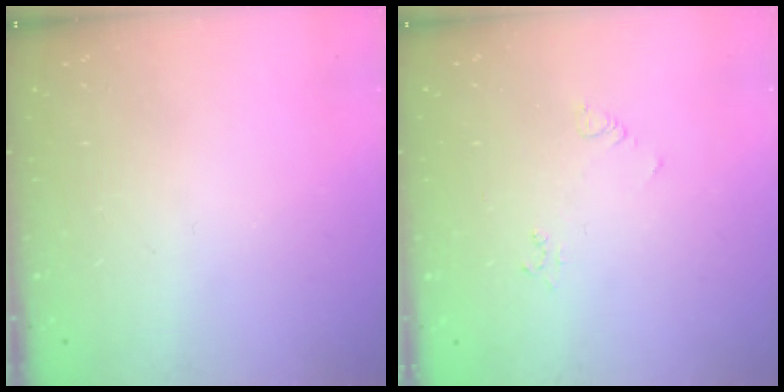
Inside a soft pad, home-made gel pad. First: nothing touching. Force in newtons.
{"total": 3.5, "press": 3.4, "slide": 0.5}